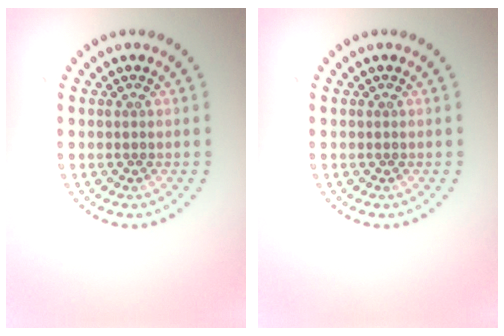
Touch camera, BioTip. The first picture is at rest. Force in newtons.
{"total": 0.0}